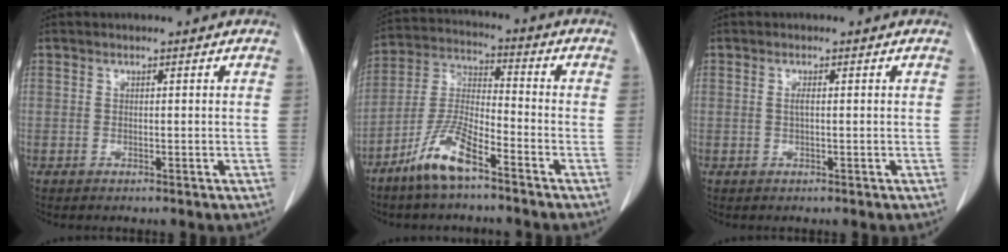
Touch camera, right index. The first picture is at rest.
{"total": 9.6, "force": [-6.3, 1.8, 7.0], "torque": [-0.155, -0.011, -0.129]}
{"total": 0.9, "force": [0.1, 0.1, 0.9], "torque": [-0.021, 0.000, 0.002]}